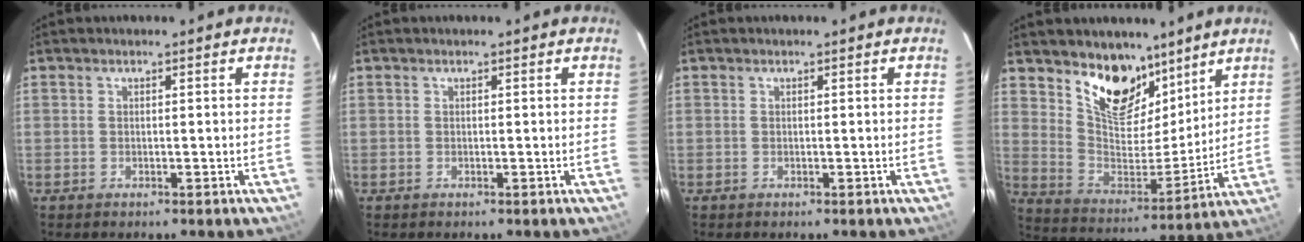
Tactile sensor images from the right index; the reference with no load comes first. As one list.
[{"total": 0.0}, {"total": 0.0}, {"total": 15.1, "force": [10.5, 7.5, 7.8], "torque": [-0.142, -0.015, 0.192]}]